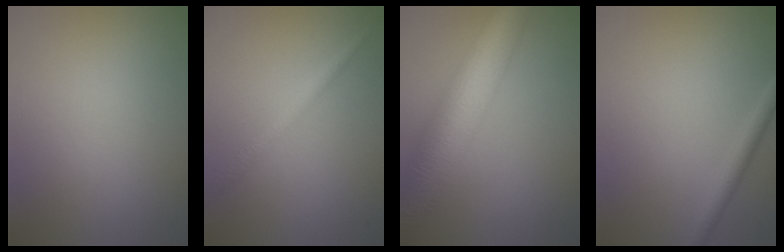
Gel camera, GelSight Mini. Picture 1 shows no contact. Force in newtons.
{"total": 1.8, "press": 1.8, "slide": 0.0}
{"total": 11.5, "press": 11.5, "slide": 0.5}
{"total": 1.9, "press": 1.9, "slide": 0.2}